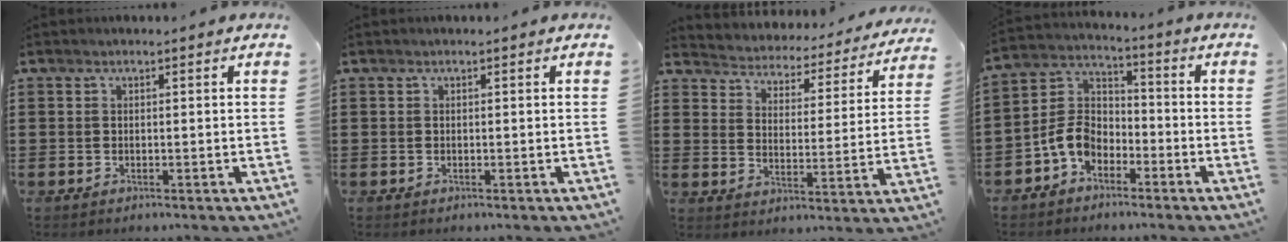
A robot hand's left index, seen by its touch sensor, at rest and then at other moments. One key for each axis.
{"total": 0.0}
{"total": 3.2, "fx": 3.2, "fy": 0.3, "fz": -0.4, "tx": -0.016, "ty": -0.035, "tz": 0.045}
{"total": 7.1, "fx": -3.9, "fy": 4.7, "fz": 3.7, "tx": -0.105, "ty": 0.005, "tz": -0.083}